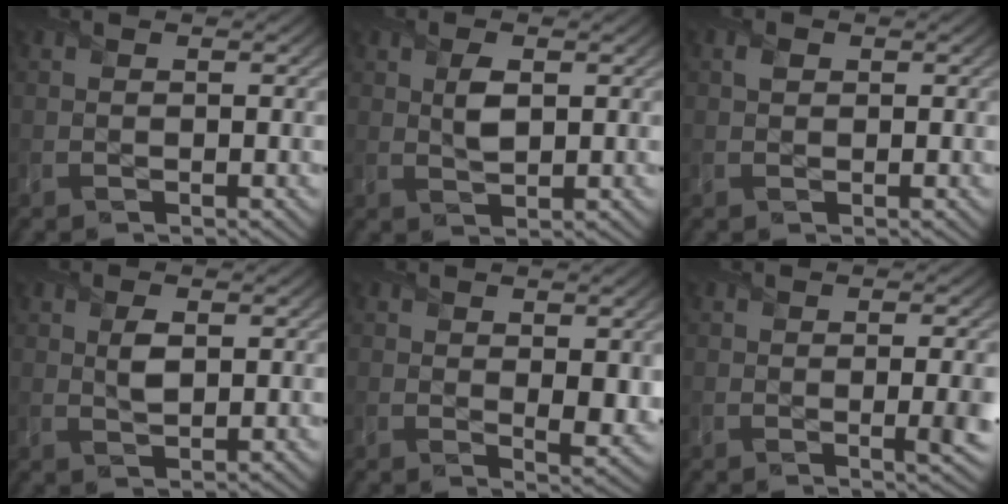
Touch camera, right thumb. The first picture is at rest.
{"total": 2.8, "force": [0.8, 1.5, 2.3], "torque": [-0.047, -0.003, 0.018]}
{"total": 1.0, "force": [0.4, 0.9, 0.4], "torque": [-0.010, 0.000, 0.006]}
{"total": 2.4, "force": [0.7, 1.3, 1.9], "torque": [-0.040, -0.004, 0.016]}
{"total": 4.2, "force": [0.8, 2.1, 3.6], "torque": [-0.058, -0.013, 0.022]}
{"total": 3.4, "force": [-0.2, 0.8, 3.3], "torque": [-0.048, -0.002, -0.001]}